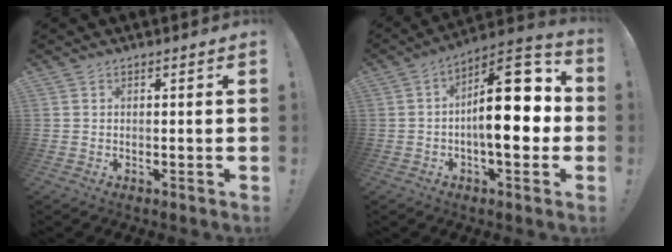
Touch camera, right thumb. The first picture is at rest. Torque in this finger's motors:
{"motor_torque": [2.06, 2.95, 1.38, -1.12, 0.10]}